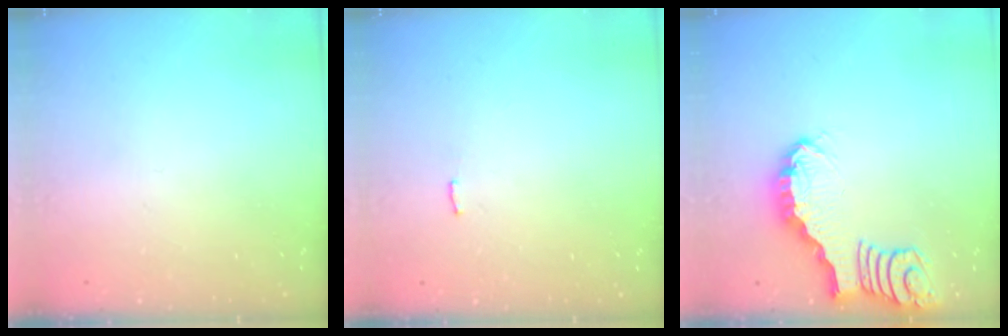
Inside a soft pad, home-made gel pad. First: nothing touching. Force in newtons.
{"total": 2.5, "press": 2.5, "slide": 0.1}
{"total": 2.5, "press": 2.5, "slide": 0.2}